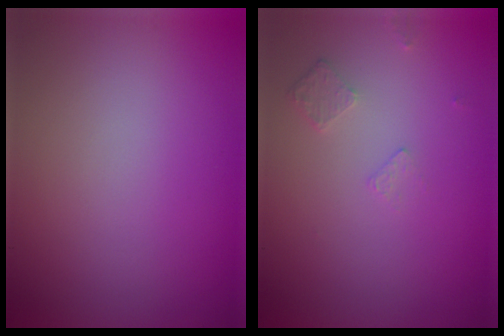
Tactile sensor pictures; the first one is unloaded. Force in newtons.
{"total": 0.8, "press": 0.6, "slide": 0.5}